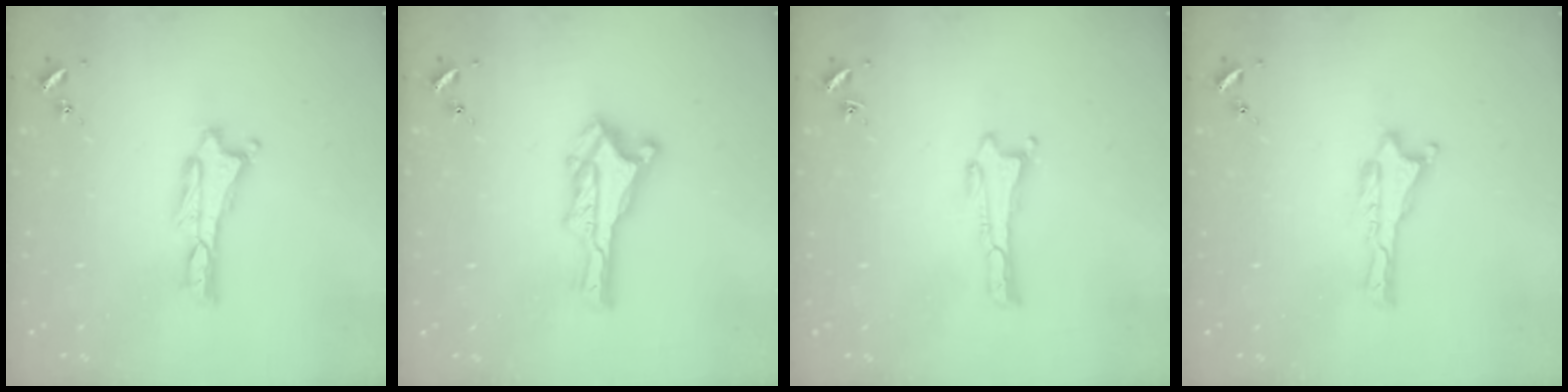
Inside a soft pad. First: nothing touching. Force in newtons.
{"total": 0.6, "press": 0.5, "slide": 0.2}
{"total": 0.0}
{"total": 0.0}